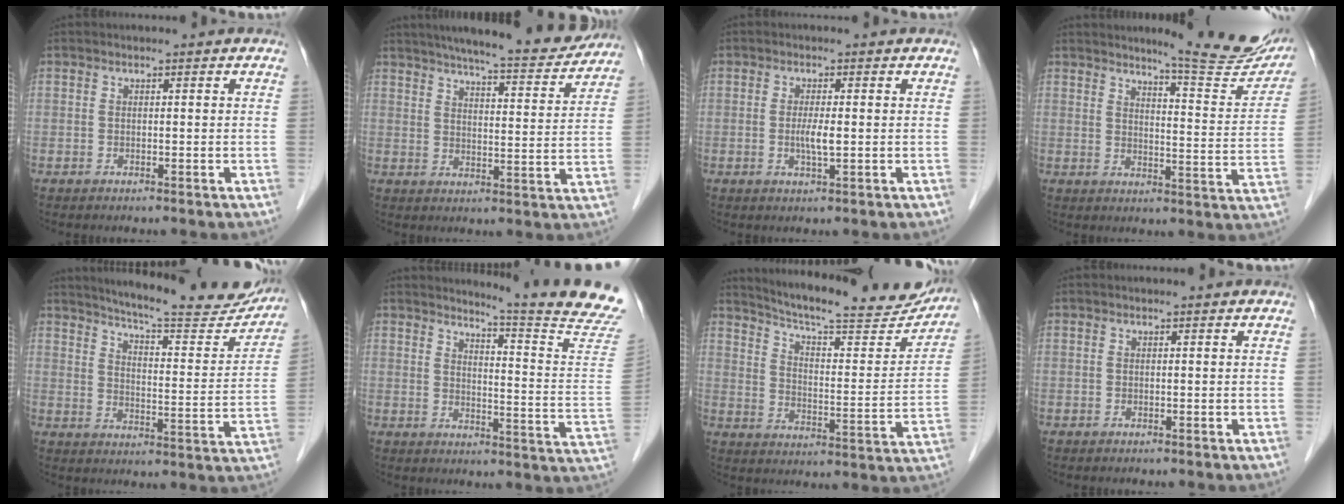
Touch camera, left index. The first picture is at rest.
{"total": 18.1, "force": [16.2, 2.2, 7.9], "torque": [-0.110, -0.010, 0.213]}
{"total": 2.7, "force": [-0.2, 0.5, 2.6], "torque": [-0.048, -0.006, -0.002]}
{"total": 14.7, "force": [13.0, 1.5, 6.8], "torque": [-0.073, -0.048, 0.152]}
{"total": 21.0, "force": [19.3, 2.8, 7.9], "torque": [-0.106, -0.047, 0.245]}
{"total": 17.2, "force": [16.2, -2.0, 5.5], "torque": [-0.075, -0.129, 0.180]}
{"total": 23.5, "force": [21.5, 3.6, 8.9], "torque": [-0.127, -0.039, 0.283]}
{"total": 0.0}